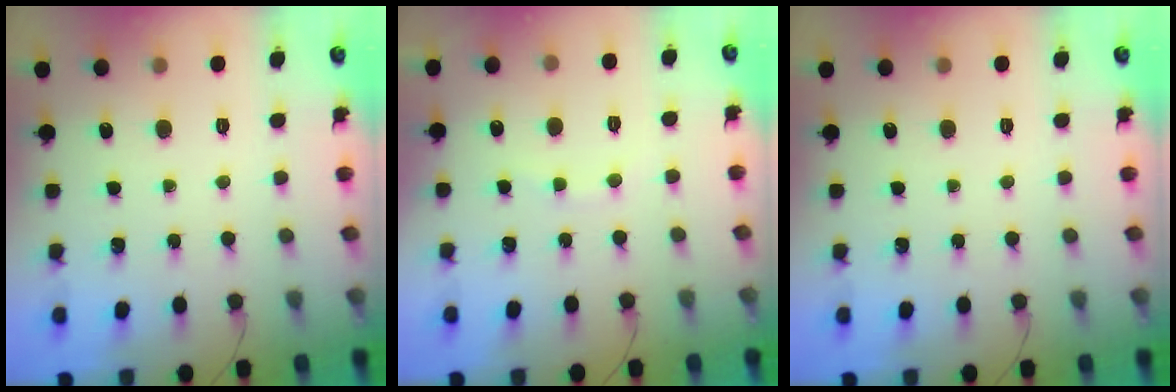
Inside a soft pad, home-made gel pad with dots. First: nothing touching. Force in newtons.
{"total": 4.7, "press": 4.6, "slide": 1.0}
{"total": 0.0}